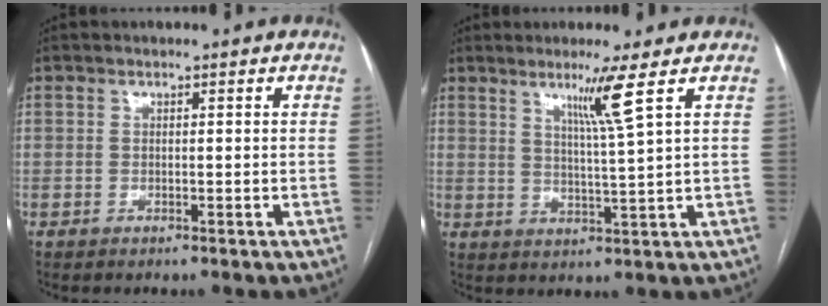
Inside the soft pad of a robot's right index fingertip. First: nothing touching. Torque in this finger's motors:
{"motor_torque": [0.33, 0.26, 0.12, 0.05]}